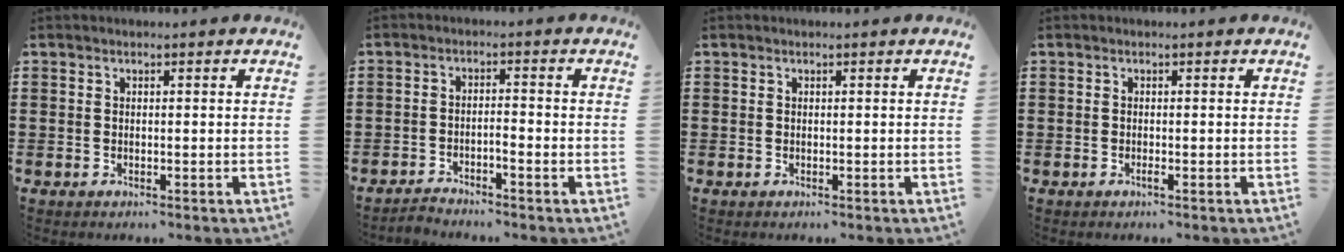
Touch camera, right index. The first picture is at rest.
{"total": 1.9, "force": [-1.9, -0.1, 0.5], "torque": [-0.012, 0.004, -0.038]}
{"total": 0.0}
{"total": 0.7, "force": [-0.4, 0.0, 0.5], "torque": [-0.010, -0.002, -0.008]}